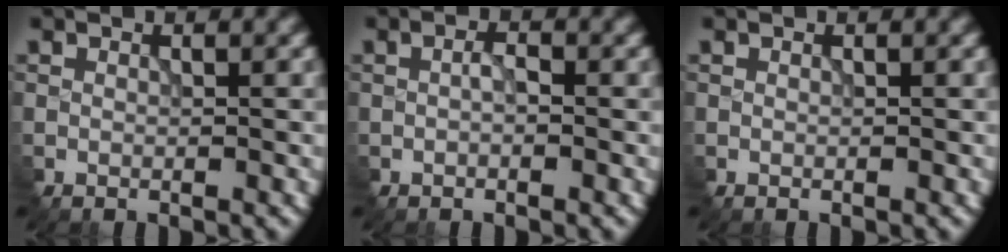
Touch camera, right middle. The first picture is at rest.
{"total": 1.3, "force": [-0.3, 0.6, 1.1], "torque": [-0.021, 0.002, -0.006]}
{"total": 0.0}